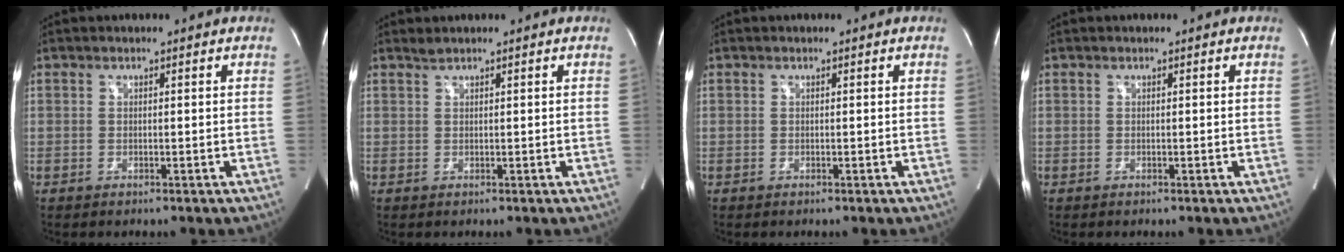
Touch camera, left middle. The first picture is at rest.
{"total": 0.7, "force": [0.7, -0.2, 0.1], "torque": [-0.010, 0.003, 0.018]}
{"total": 0.0}
{"total": 0.0}